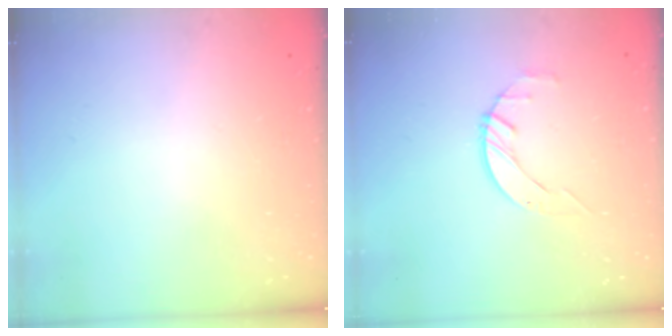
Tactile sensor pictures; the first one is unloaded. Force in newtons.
{"total": 2.1, "press": 2.0, "slide": 0.3}